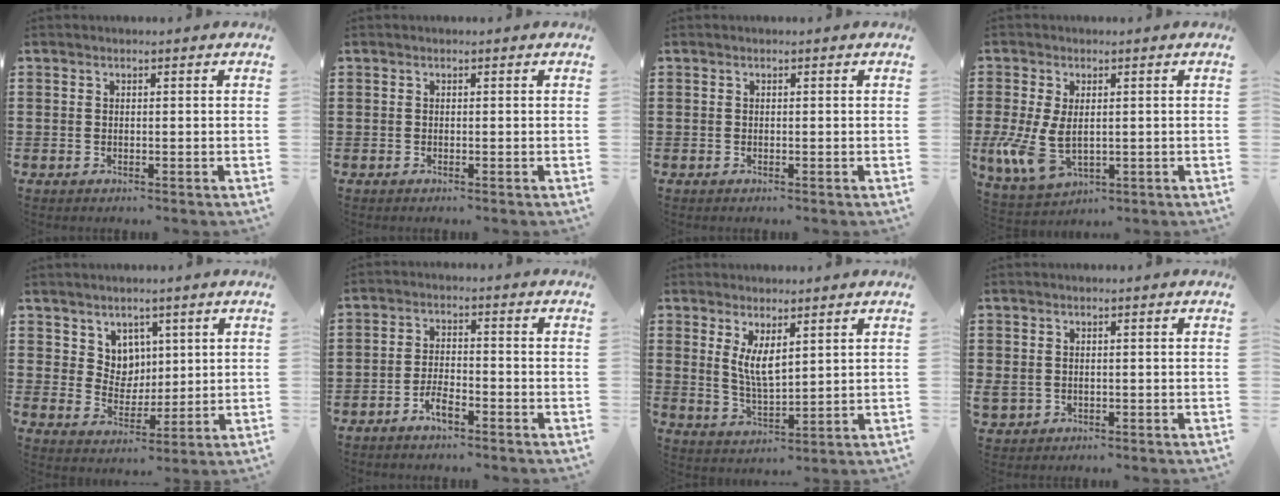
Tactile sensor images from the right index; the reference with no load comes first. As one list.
[{"total": 0.0}, {"total": 0.0}, {"total": 7.1, "force": [-0.7, 4.2, 5.7], "torque": [-0.146, -0.010, -0.014]}, {"total": 5.6, "force": [3.4, 4.4, 0.5], "torque": [-0.037, 0.002, 0.063]}, {"total": 3.4, "force": [-2.4, 1.1, 2.1], "torque": [-0.045, 0.004, -0.047]}, {"total": 5.0, "force": [2.1, 1.9, 4.2], "torque": [-0.086, 0.001, 0.039]}, {"total": 1.2, "force": [0.1, 1.2, 0.3], "torque": [-0.013, 0.005, 0.000]}]